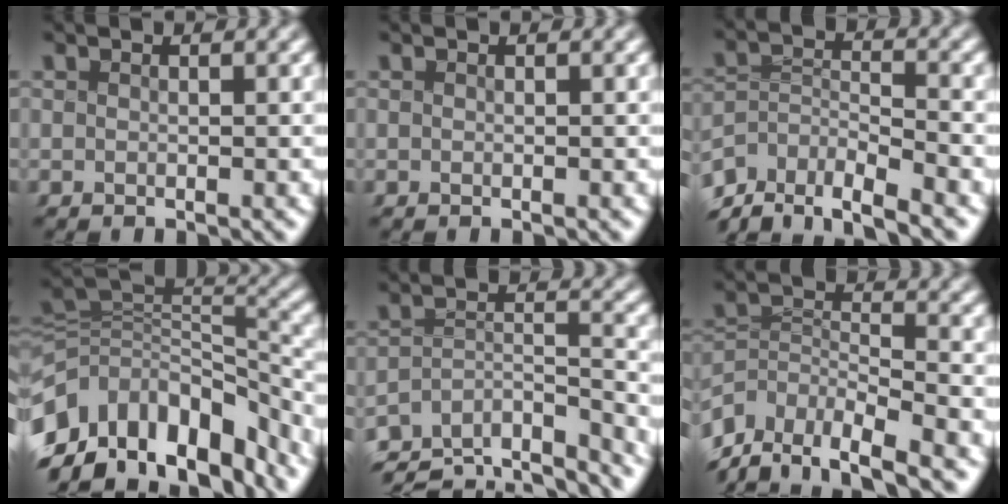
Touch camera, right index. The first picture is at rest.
{"total": 0.0}
{"total": 8.0, "force": [-5.6, 4.6, 3.4], "torque": [-0.069, -0.026, -0.093]}
{"total": 16.1, "force": [-7.0, 11.1, 9.3], "torque": [-0.189, -0.032, -0.106]}
{"total": 11.2, "force": [-8.7, 5.3, 4.7], "torque": [-0.069, -0.032, -0.134]}
{"total": 9.3, "force": [-5.3, 6.0, 4.7], "torque": [-0.097, -0.032, -0.084]}